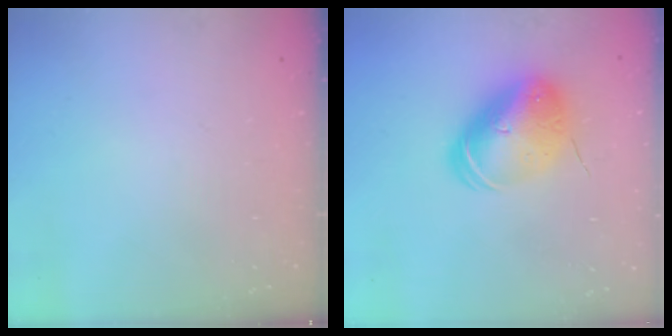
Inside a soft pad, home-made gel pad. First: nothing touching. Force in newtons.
{"total": 12.5, "press": 12.3, "slide": 2.2}